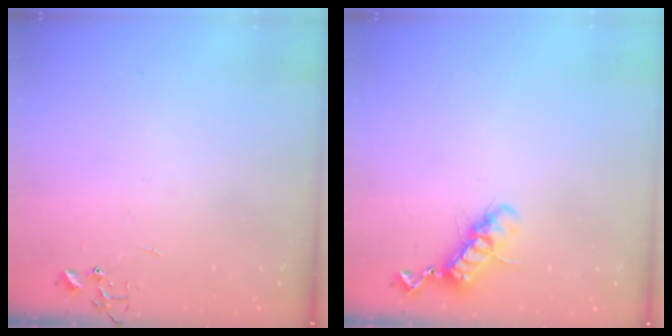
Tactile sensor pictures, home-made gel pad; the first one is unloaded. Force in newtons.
{"total": 11.3, "press": 11.2, "slide": 1.2}